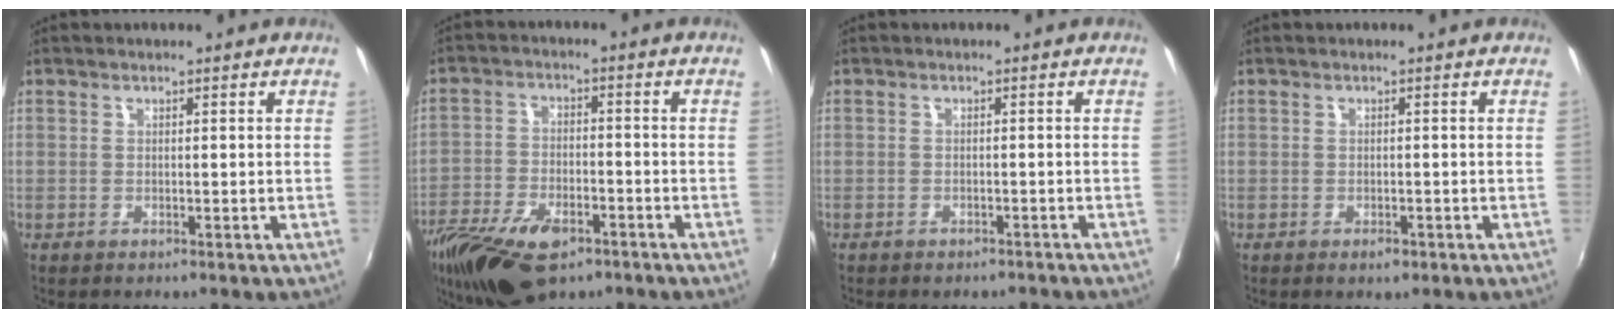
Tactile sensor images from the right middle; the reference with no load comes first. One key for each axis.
{"total": 16.3, "fx": -10.1, "fy": 7.8, "fz": 10.2, "tx": -0.230, "ty": -0.035, "tz": -0.180}
{"total": 3.1, "fx": -2.6, "fy": 1.4, "fz": 0.9, "tx": -0.020, "ty": -0.004, "tz": -0.032}
{"total": 1.4, "fx": -0.9, "fy": 0.7, "fz": 0.9, "tx": -0.014, "ty": -0.002, "tz": -0.012}